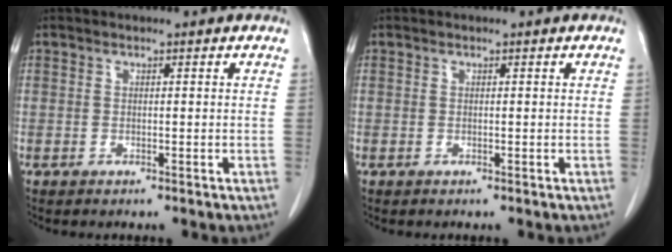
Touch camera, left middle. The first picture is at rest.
{"total": 0.0}